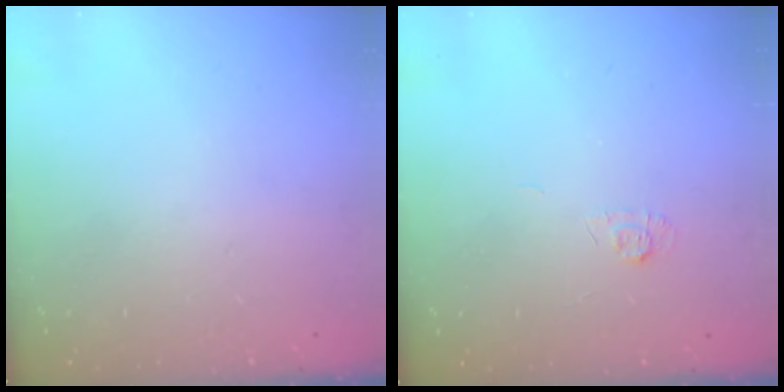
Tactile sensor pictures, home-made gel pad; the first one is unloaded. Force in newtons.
{"total": 4.0, "press": 4.0, "slide": 0.4}